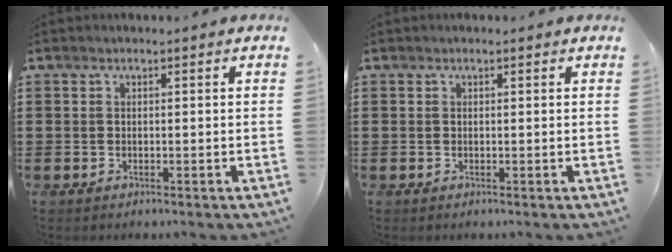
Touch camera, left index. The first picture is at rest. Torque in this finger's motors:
{"motor_torque": [1.08, -1.06, 0.15, 0.01]}